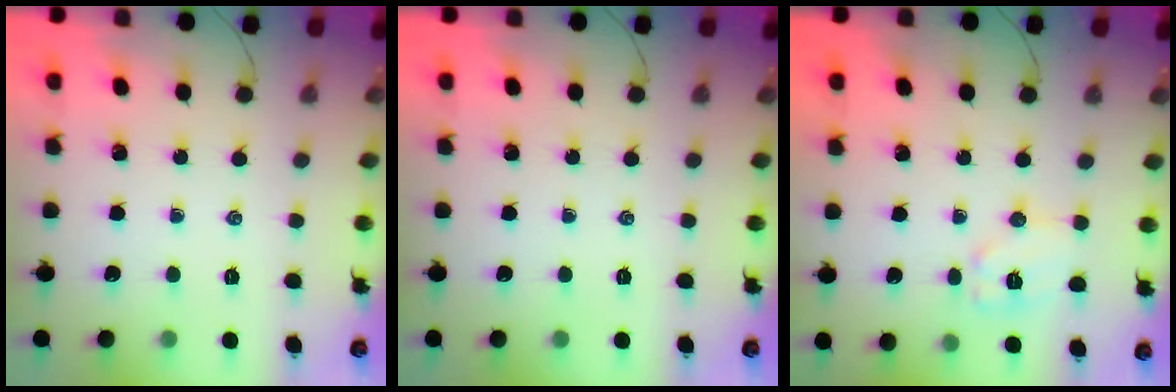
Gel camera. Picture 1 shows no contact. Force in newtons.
{"total": 0.0}
{"total": 7.6, "press": 7.6, "slide": 0.4}